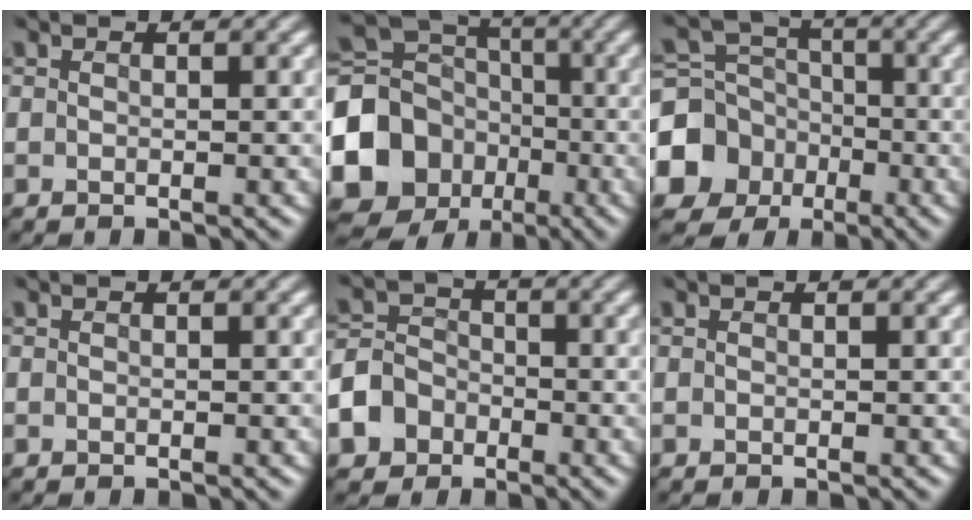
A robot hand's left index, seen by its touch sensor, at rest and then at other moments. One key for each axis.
{"total": 15.6, "fx": -4.7, "fy": 13.7, "fz": 5.7, "tx": -0.126, "ty": -0.029, "tz": -0.109}
{"total": 8.7, "fx": -3.4, "fy": 7.7, "fz": 2.5, "tx": -0.059, "ty": -0.009, "tz": -0.094}
{"total": 0.0}
{"total": 6.1, "fx": -3.1, "fy": 4.9, "fz": 1.8, "tx": -0.026, "ty": -0.010, "tz": -0.072}
{"total": 0.0}